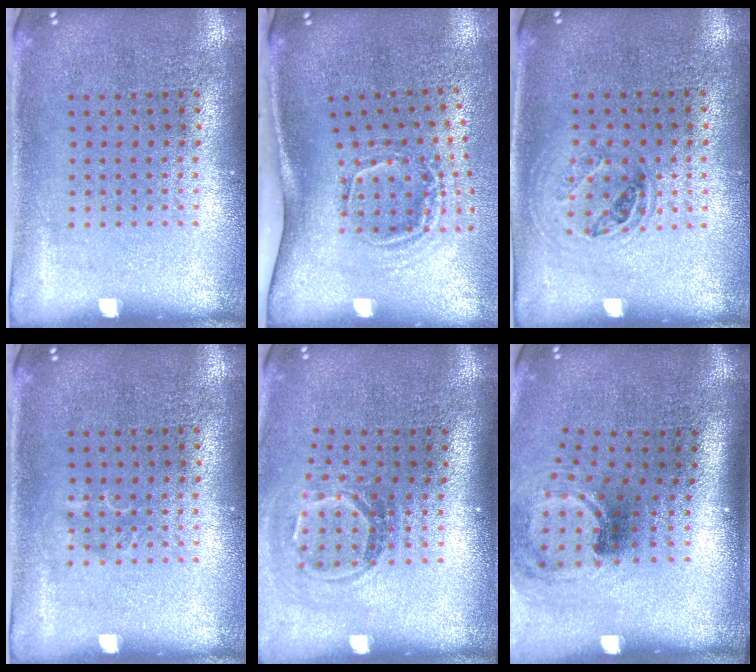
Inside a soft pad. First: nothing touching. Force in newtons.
{"total": 2.1, "press": 1.3, "slide": 1.6}
{"total": 1.1, "press": 1.0, "slide": 0.4}
{"total": 0.7, "press": 0.7, "slide": 0.2}
{"total": 1.7, "press": 1.2, "slide": 1.3}
{"total": 1.9, "press": 1.2, "slide": 1.4}